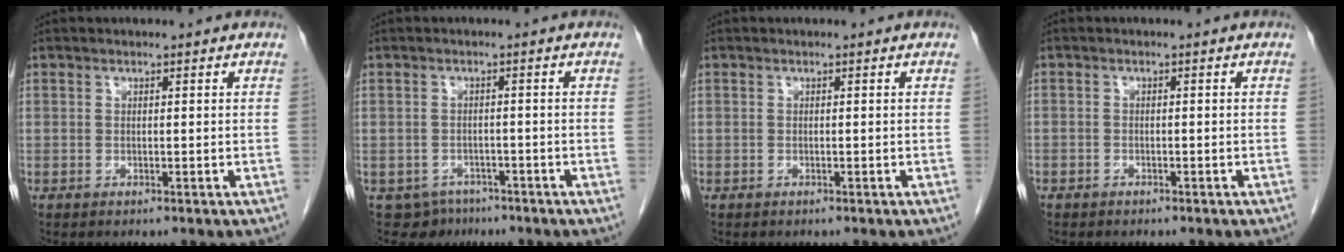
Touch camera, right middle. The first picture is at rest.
{"total": 3.9, "force": [-2.7, 2.7, 0.0], "torque": [0.005, 0.007, -0.037]}
{"total": 0.0}
{"total": 1.5, "force": [-1.2, 0.9, 0.3], "torque": [-0.010, 0.002, -0.017]}